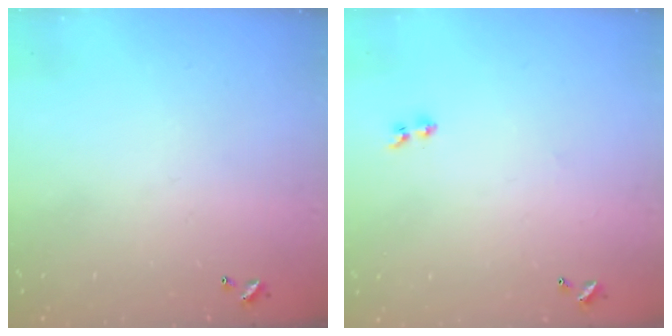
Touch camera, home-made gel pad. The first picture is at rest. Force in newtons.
{"total": 2.0, "press": 1.7, "slide": 1.0}